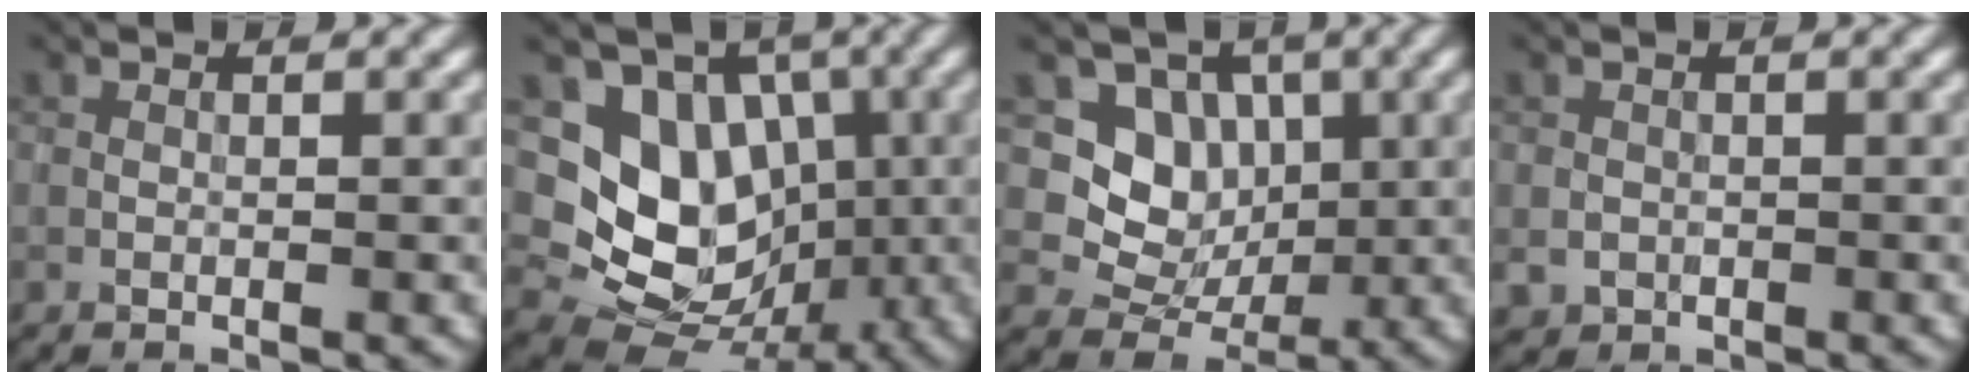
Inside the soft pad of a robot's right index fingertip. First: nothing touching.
{"total": 9.1, "force": [0.7, 7.7, 4.8], "torque": [-0.060, -0.008, -0.003]}
{"total": 4.7, "force": [1.2, 4.2, 1.8], "torque": [-0.022, -0.005, 0.011]}
{"total": 1.1, "force": [-0.1, 1.1, -0.1], "torque": [0.003, -0.002, 0.001]}